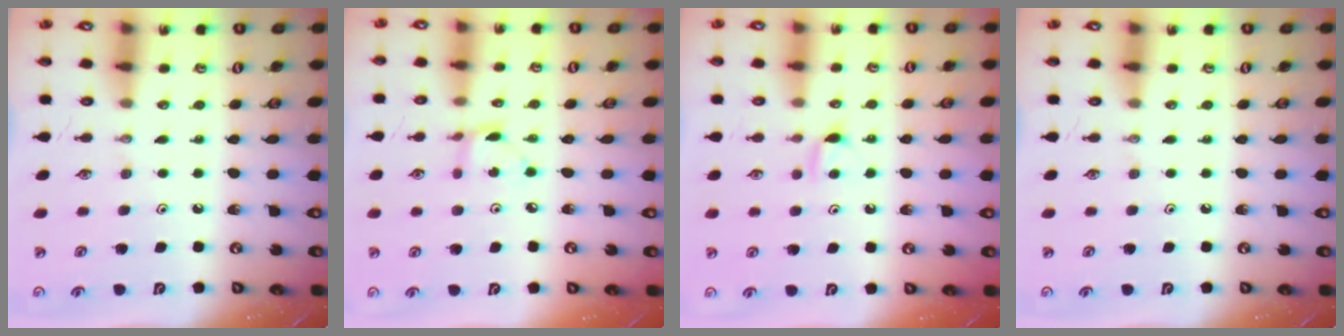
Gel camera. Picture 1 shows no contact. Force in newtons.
{"total": 2.9, "press": 2.9, "slide": 0.2}
{"total": 4.8, "press": 4.7, "slide": 0.7}
{"total": 0.0}